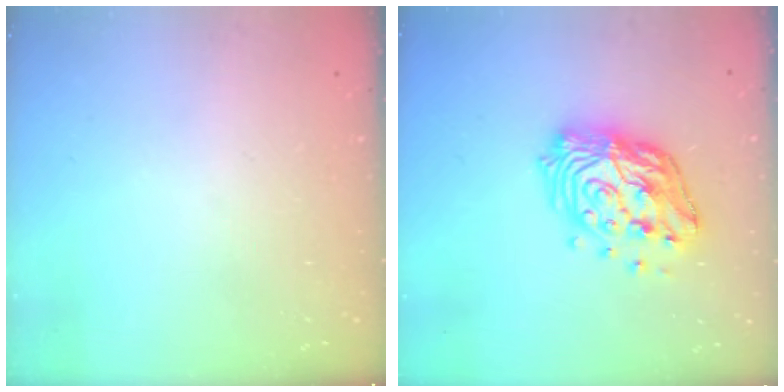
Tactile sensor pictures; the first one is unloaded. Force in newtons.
{"total": 17.1, "press": 17.0, "slide": 1.9}